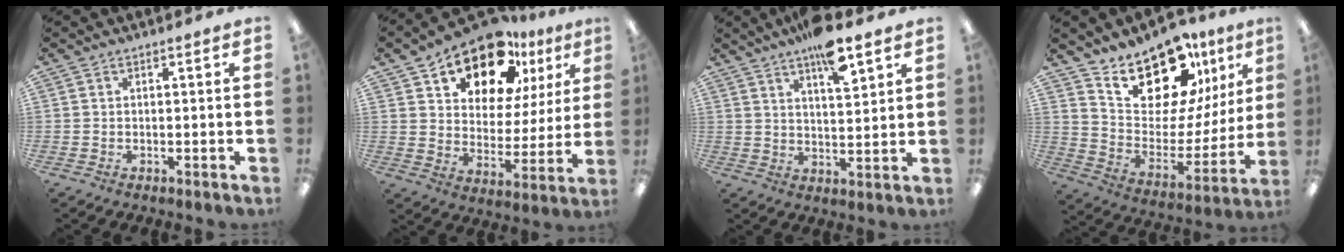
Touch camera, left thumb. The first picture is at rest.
{"total": 16.7, "force": [12.8, 8.1, 7.0], "torque": [-0.121, -0.086, 0.228]}
{"total": 9.6, "force": [7.0, 2.4, 6.1], "torque": [-0.096, -0.038, 0.119]}
{"total": 19.4, "force": [16.0, 7.9, 7.8], "torque": [-0.130, -0.124, 0.281]}